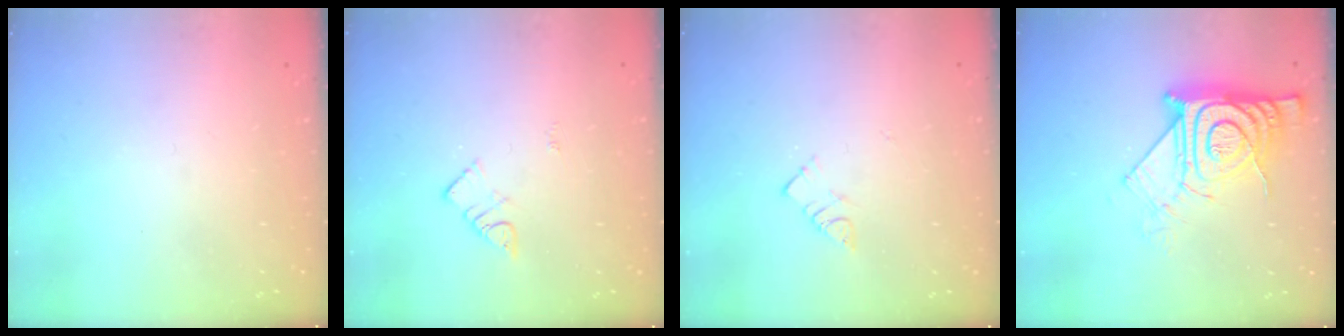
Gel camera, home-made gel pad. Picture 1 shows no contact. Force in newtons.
{"total": 3.6, "press": 3.5, "slide": 0.5}
{"total": 4.4, "press": 4.4, "slide": 0.1}
{"total": 14.9, "press": 14.9, "slide": 1.4}